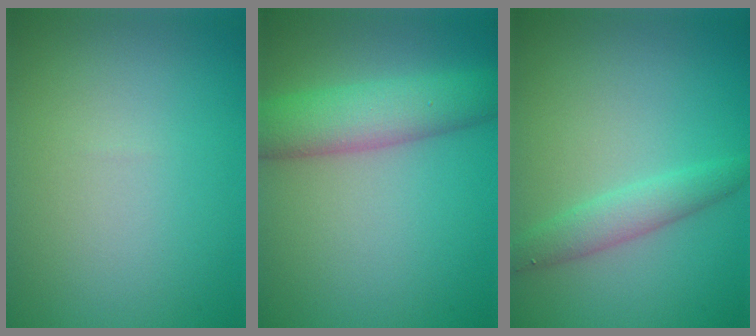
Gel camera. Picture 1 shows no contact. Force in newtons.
{"total": 5.6, "press": 5.6, "slide": 0.2}
{"total": 2.4, "press": 2.4, "slide": 0.1}